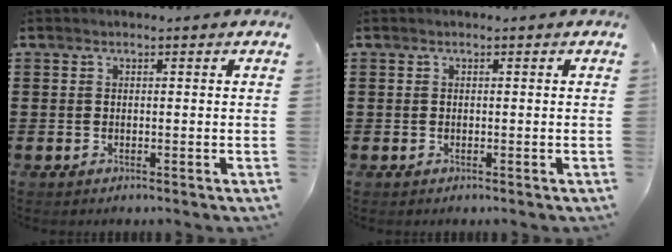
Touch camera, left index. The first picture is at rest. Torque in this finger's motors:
{"motor_torque": [0.13, 0.09, 0.06, 0.01]}